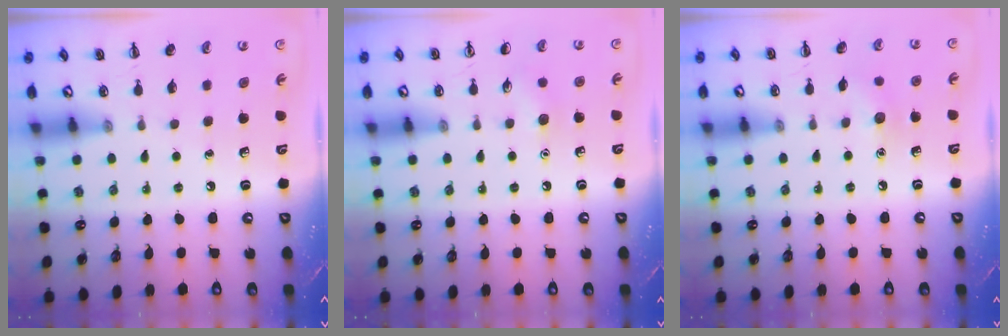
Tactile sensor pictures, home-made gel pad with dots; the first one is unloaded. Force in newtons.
{"total": 5.8, "press": 5.6, "slide": 1.7}
{"total": 6.6, "press": 6.4, "slide": 1.5}